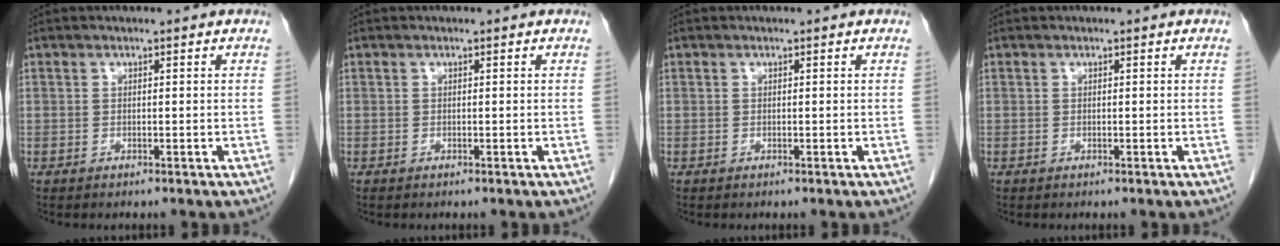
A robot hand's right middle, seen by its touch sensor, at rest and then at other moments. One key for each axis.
{"total": 0.0}
{"total": 0.0}
{"total": 0.0}